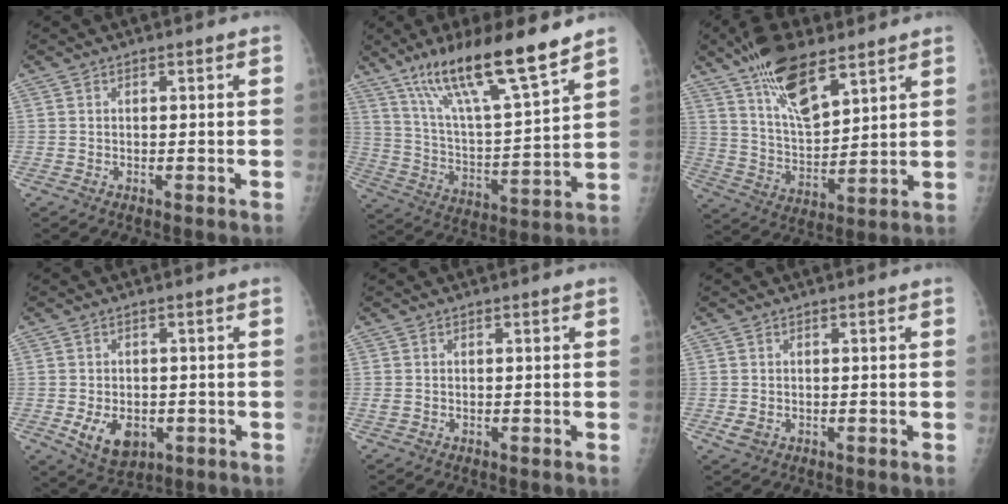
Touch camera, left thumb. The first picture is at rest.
{"total": 19.2, "force": [13.4, 2.7, 13.4], "torque": [-0.213, -0.065, 0.240]}
{"total": 14.8, "force": [9.6, 5.8, 9.7], "torque": [-0.151, -0.044, 0.182]}
{"total": 7.3, "force": [-2.0, 5.1, 4.9], "torque": [-0.064, 0.000, -0.020]}
{"total": 0.9, "force": [0.0, 0.7, 0.5], "torque": [-0.010, 0.000, 0.001]}
{"total": 1.9, "force": [-0.3, 1.6, 1.1], "torque": [-0.019, -0.003, -0.001]}